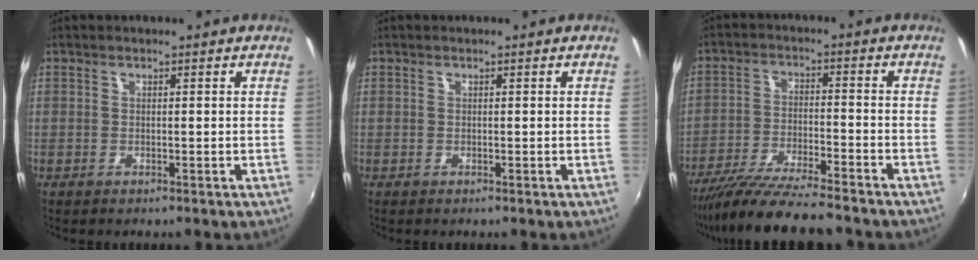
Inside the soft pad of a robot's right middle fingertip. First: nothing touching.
{"total": 0.0}
{"total": 13.4, "force": [-11.8, 0.8, 6.3], "torque": [-0.134, -0.028, -0.204]}